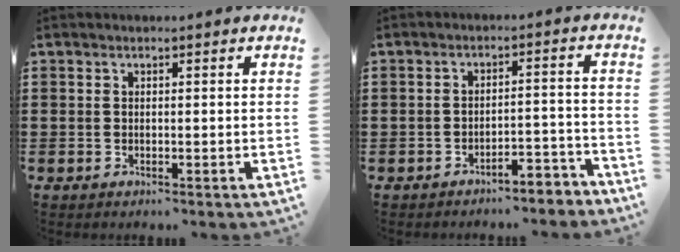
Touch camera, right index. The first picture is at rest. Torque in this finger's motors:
{"motor_torque": [-0.87, 0.44, -0.76, -0.21]}